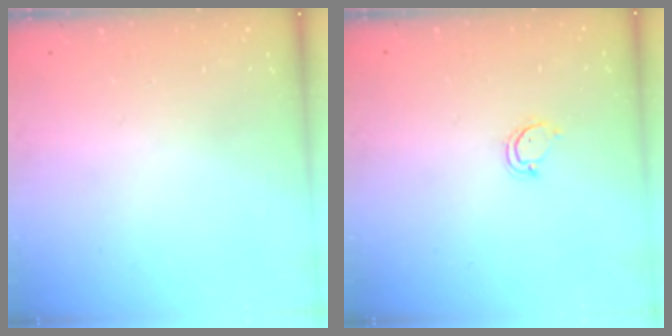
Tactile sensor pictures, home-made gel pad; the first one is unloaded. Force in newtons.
{"total": 3.6, "press": 3.6, "slide": 0.2}